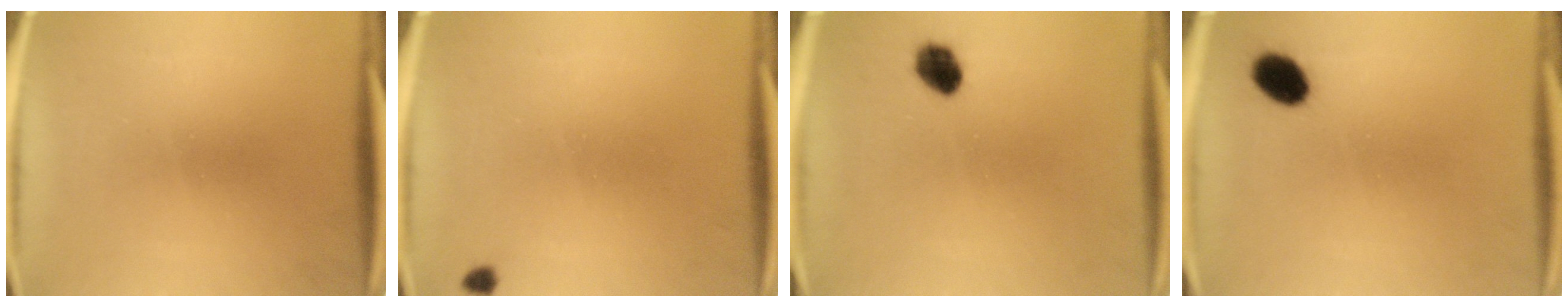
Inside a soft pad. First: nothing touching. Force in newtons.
{"total": 1.0}
{"total": 5.3}
{"total": 5.8}